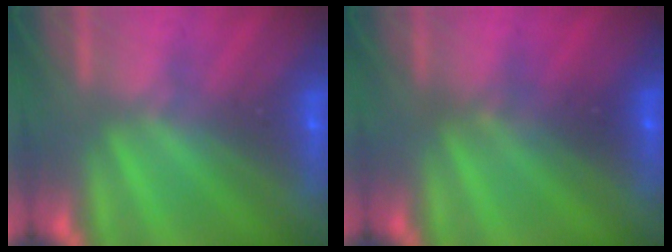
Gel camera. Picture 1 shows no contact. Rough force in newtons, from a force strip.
{"total": 2.3}